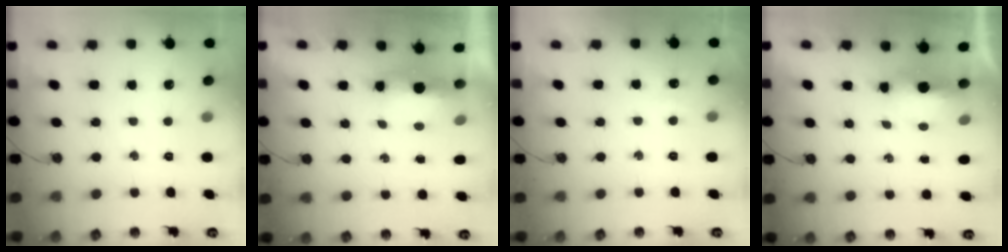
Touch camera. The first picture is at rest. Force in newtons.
{"total": 7.0, "press": 7.0, "slide": 0.3}
{"total": 2.9, "press": 2.5, "slide": 1.6}
{"total": 6.9, "press": 6.8, "slide": 1.3}